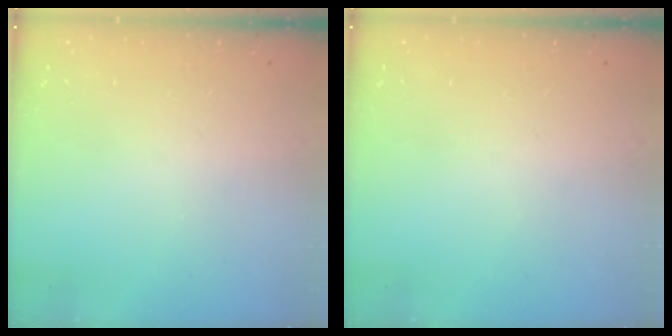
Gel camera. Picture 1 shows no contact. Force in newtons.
{"total": 0.0}